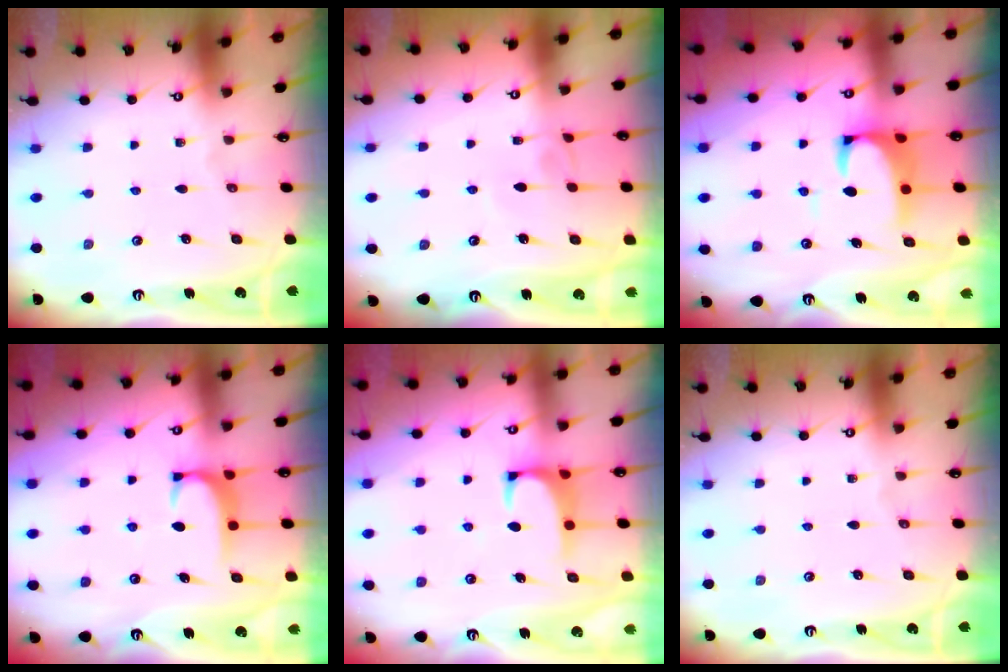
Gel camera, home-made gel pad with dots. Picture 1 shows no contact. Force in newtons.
{"total": 3.8, "press": 3.8, "slide": 0.2}
{"total": 3.8, "press": 3.6, "slide": 1.2}
{"total": 1.7, "press": 1.6, "slide": 0.5}
{"total": 1.3, "press": 1.1, "slide": 0.8}
{"total": 0.0}